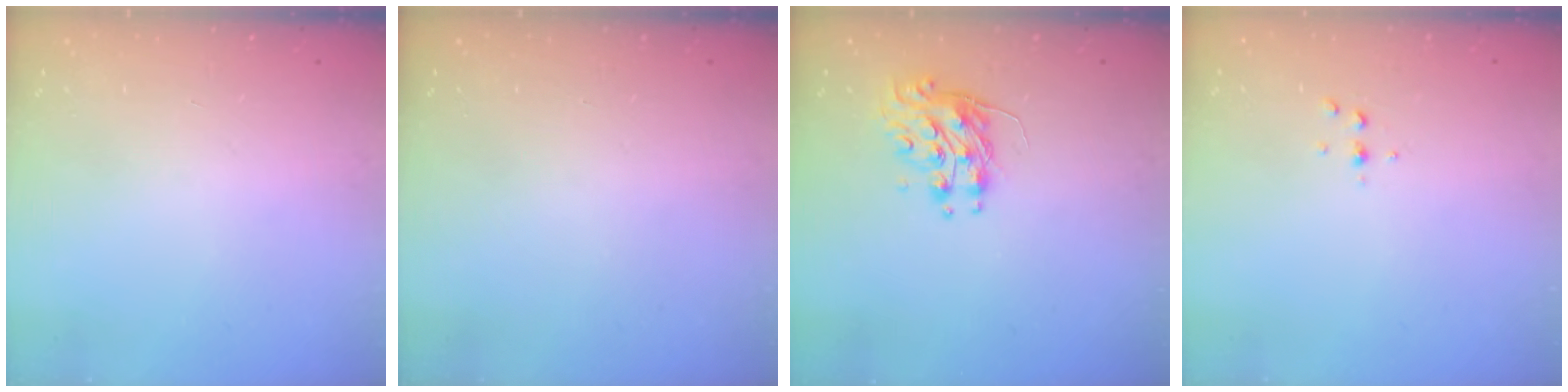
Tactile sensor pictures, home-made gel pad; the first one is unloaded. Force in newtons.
{"total": 0.0}
{"total": 9.2, "press": 9.2, "slide": 0.3}
{"total": 2.5, "press": 2.4, "slide": 0.2}